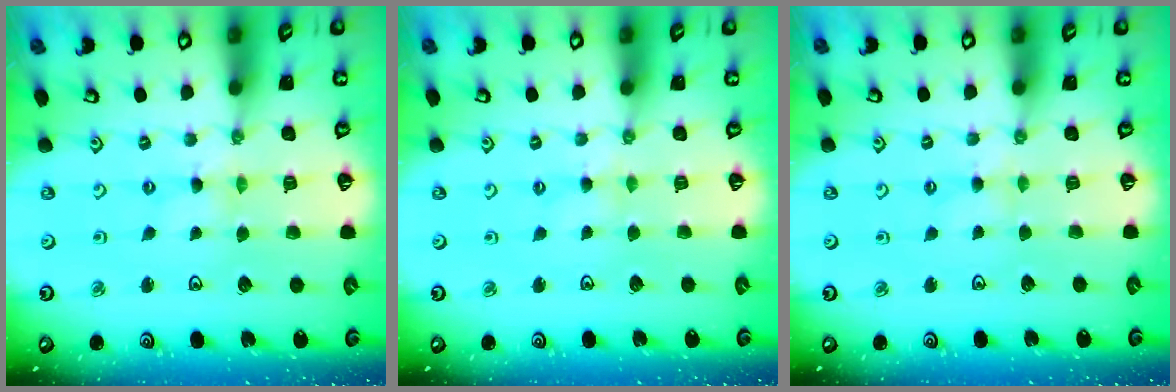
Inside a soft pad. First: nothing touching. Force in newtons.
{"total": 2.6, "press": 2.6, "slide": 0.4}
{"total": 2.3, "press": 2.3, "slide": 0.4}